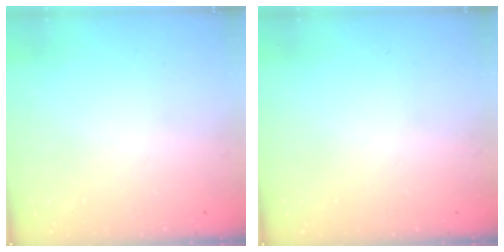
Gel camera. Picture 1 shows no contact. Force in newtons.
{"total": 0.0}